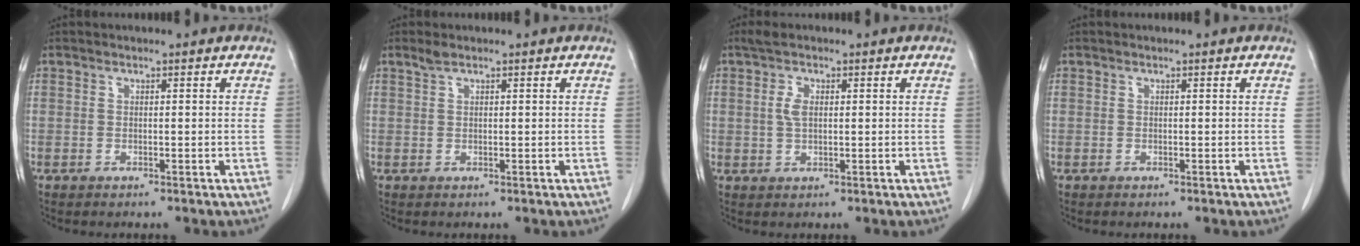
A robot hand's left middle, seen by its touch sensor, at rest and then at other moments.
{"total": 1.1, "force": [0.8, 0.2, 0.6], "torque": [-0.018, 0.008, 0.020]}
{"total": 2.8, "force": [0.7, 1.5, 2.3], "torque": [-0.050, 0.009, 0.015]}
{"total": 0.0}